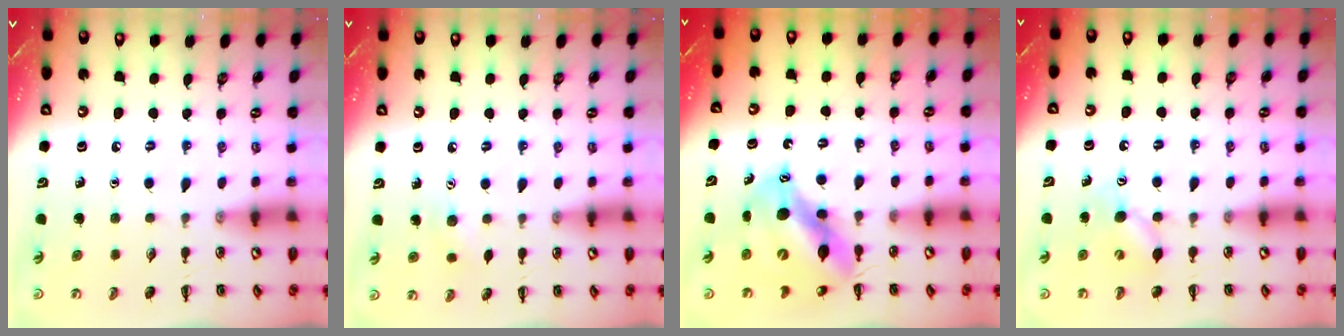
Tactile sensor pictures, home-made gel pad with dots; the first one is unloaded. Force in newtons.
{"total": 3.9, "press": 3.8, "slide": 0.9}
{"total": 12.6, "press": 12.1, "slide": 3.4}
{"total": 6.5, "press": 6.3, "slide": 1.5}